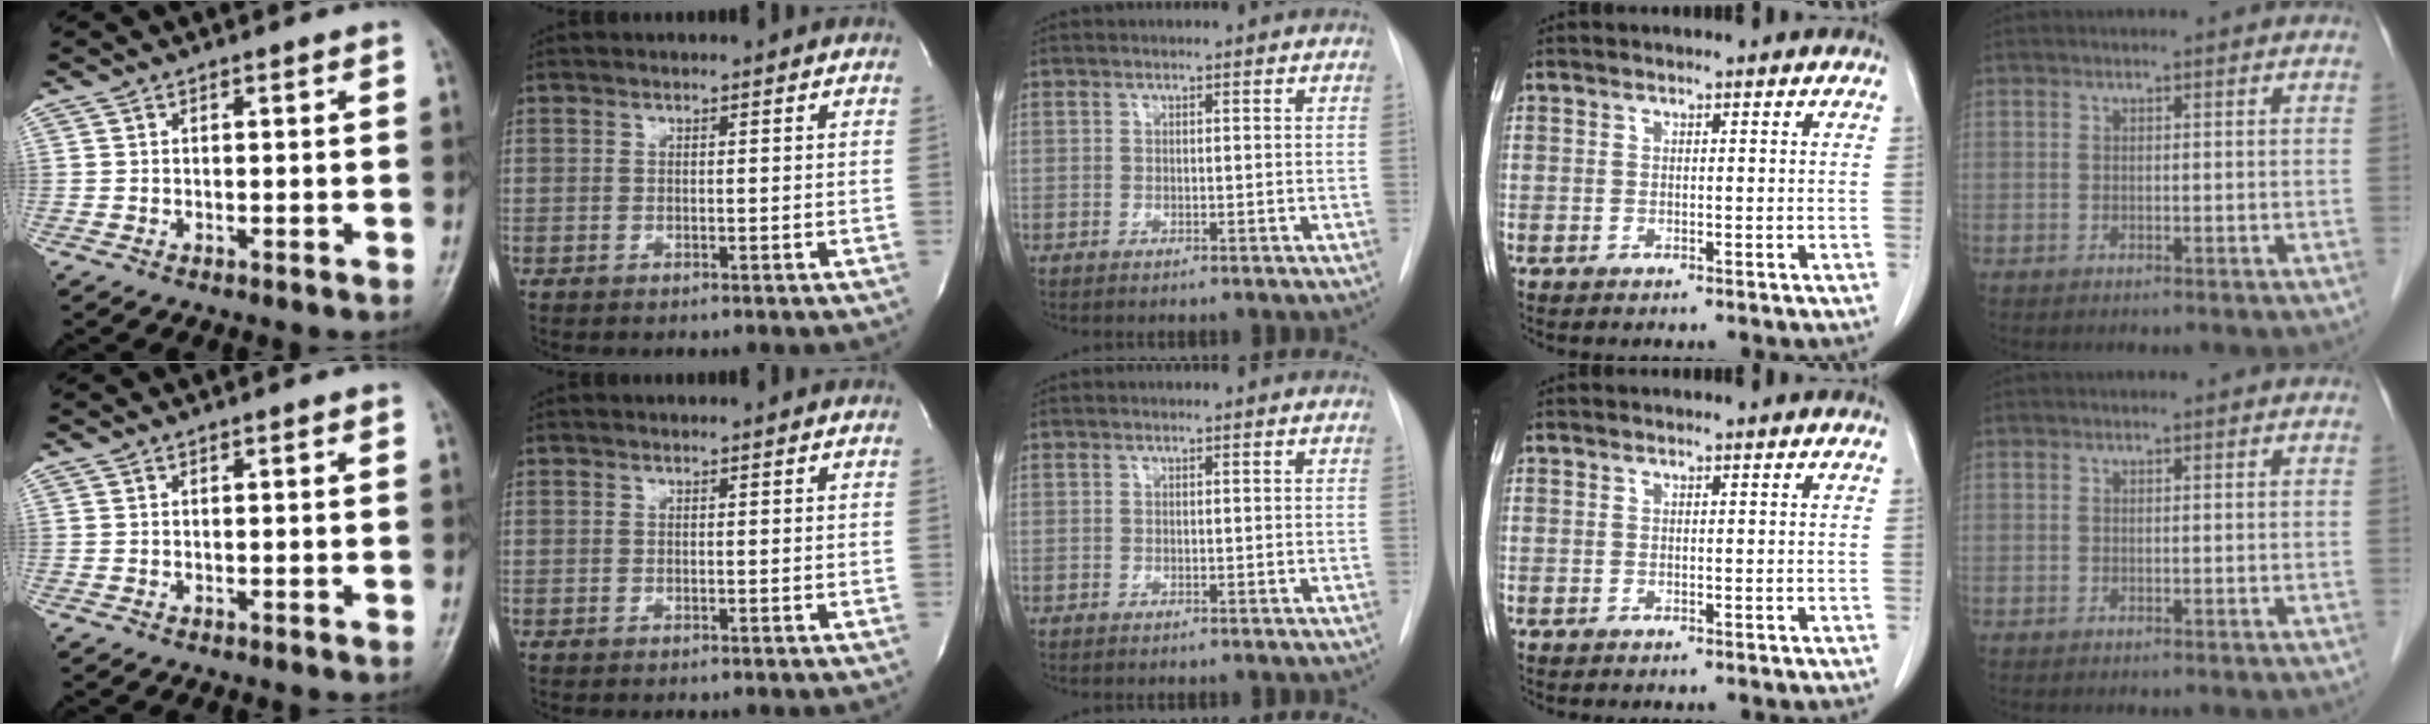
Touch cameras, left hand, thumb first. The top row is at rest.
{}